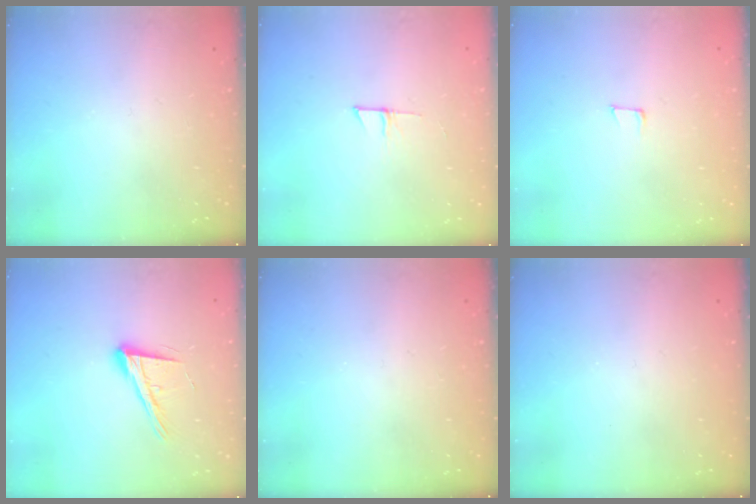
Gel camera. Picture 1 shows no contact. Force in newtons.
{"total": 4.0, "press": 4.0, "slide": 0.4}
{"total": 4.1, "press": 4.0, "slide": 1.1}
{"total": 14.6, "press": 14.0, "slide": 3.9}
{"total": 0.0}
{"total": 0.0}